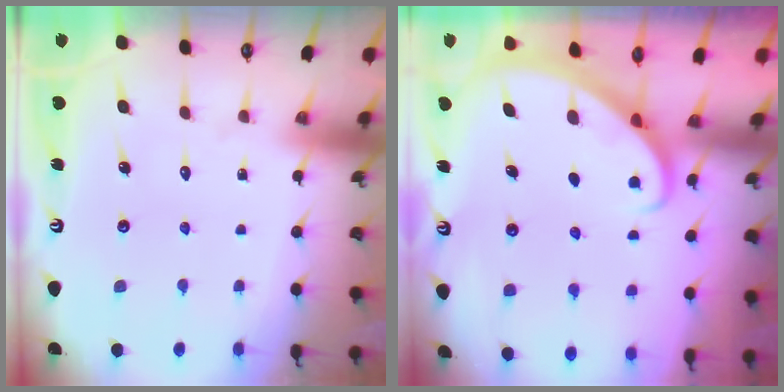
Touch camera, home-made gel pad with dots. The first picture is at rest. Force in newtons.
{"total": 2.9, "press": 2.9, "slide": 0.2}